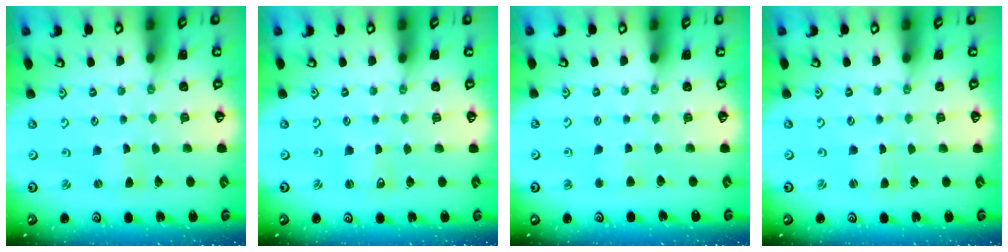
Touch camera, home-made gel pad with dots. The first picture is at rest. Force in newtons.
{"total": 0.6, "press": 0.6, "slide": 0.1}
{"total": 2.5, "press": 2.4, "slide": 0.7}
{"total": 0.0}